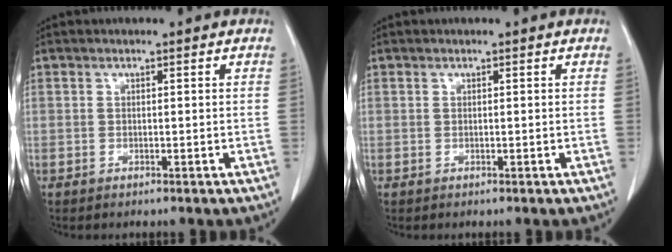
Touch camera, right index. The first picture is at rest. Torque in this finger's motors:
{"motor_torque": [0.00, 0.00, 0.00, 0.00]}